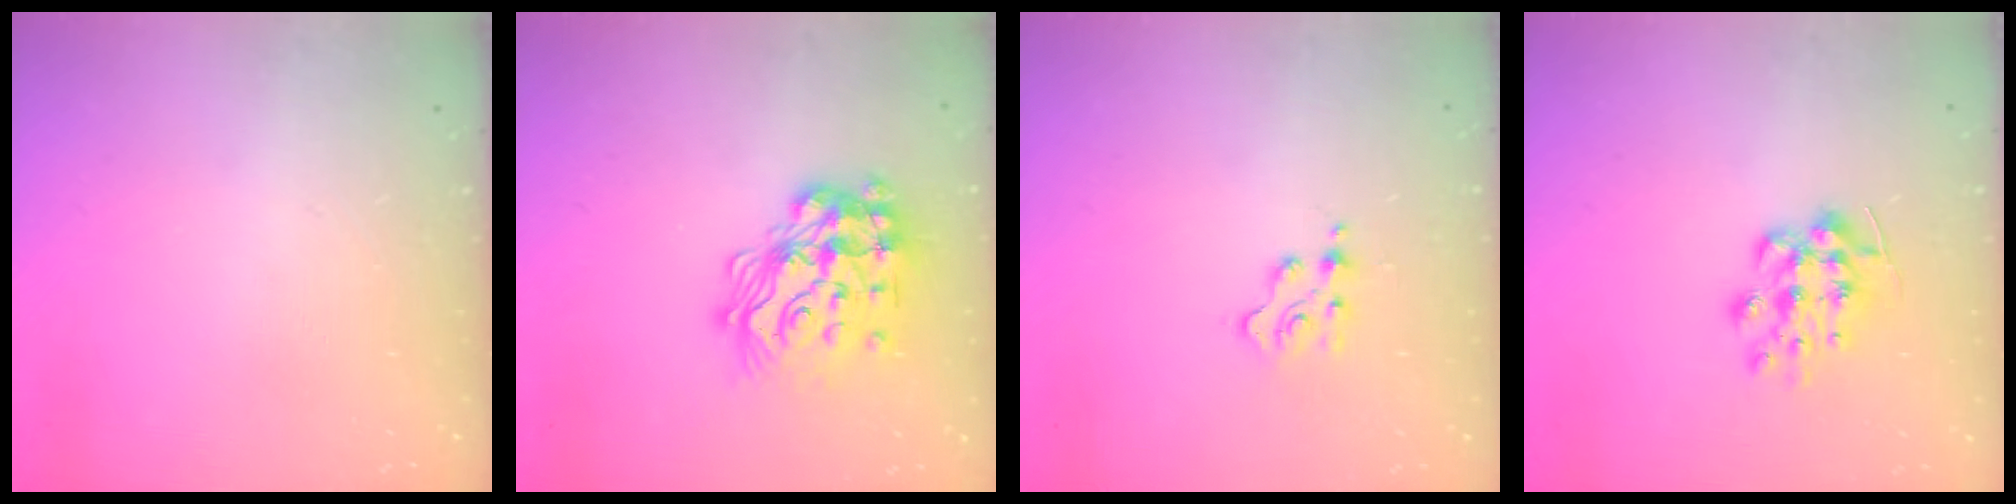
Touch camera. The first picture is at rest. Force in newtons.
{"total": 22.7, "press": 22.7, "slide": 1.7}
{"total": 2.9, "press": 2.9, "slide": 0.5}
{"total": 8.9, "press": 8.8, "slide": 0.8}